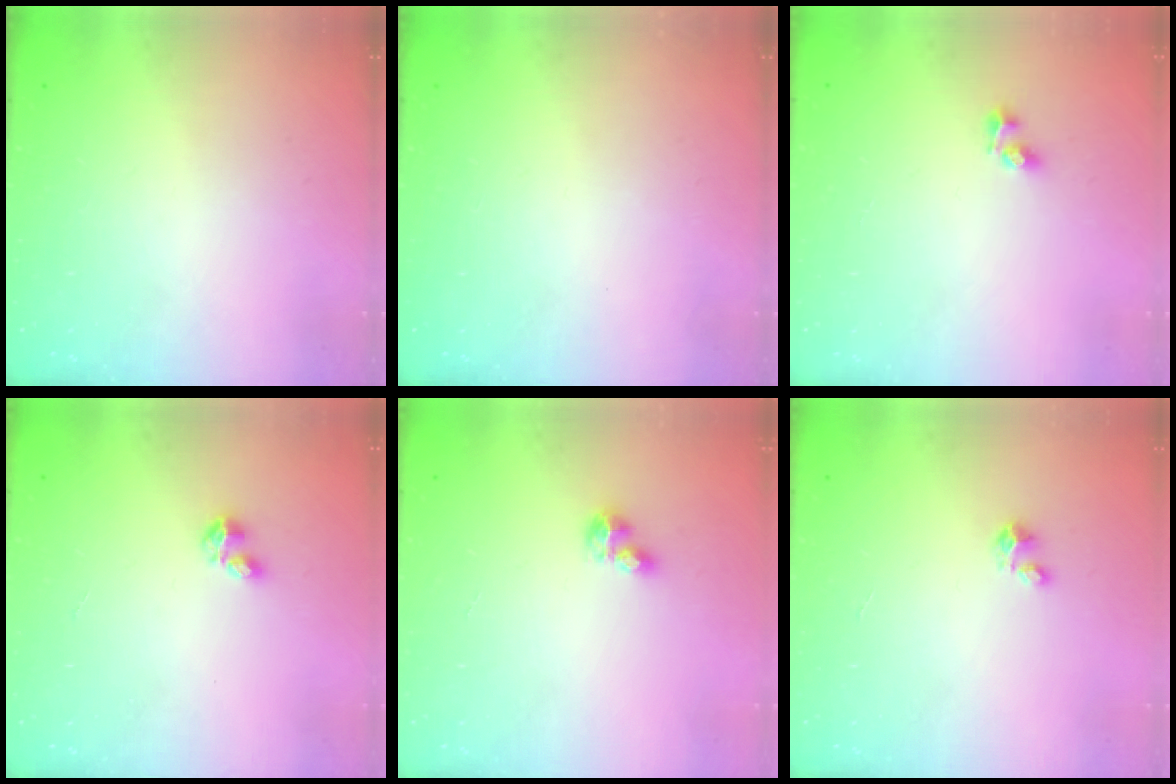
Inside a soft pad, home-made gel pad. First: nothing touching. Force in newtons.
{"total": 0.0}
{"total": 4.0, "press": 4.0, "slide": 0.4}
{"total": 2.7, "press": 2.7, "slide": 0.4}
{"total": 5.3, "press": 5.3, "slide": 0.6}
{"total": 2.1, "press": 2.1, "slide": 0.1}